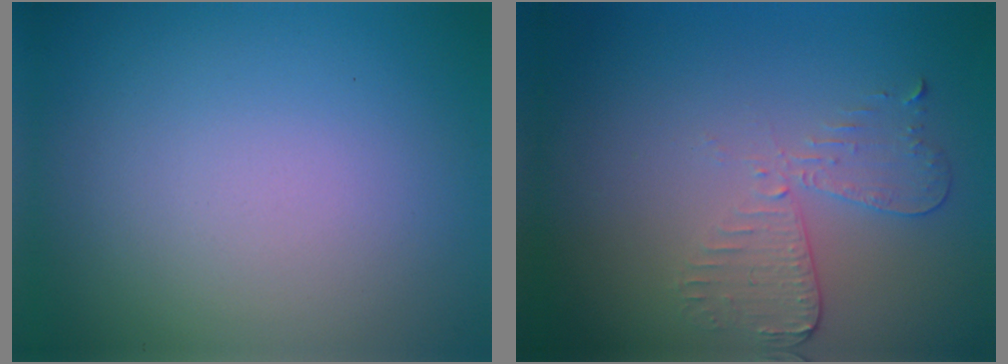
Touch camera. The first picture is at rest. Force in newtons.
{"total": 2.9, "press": 2.6, "slide": 1.4}